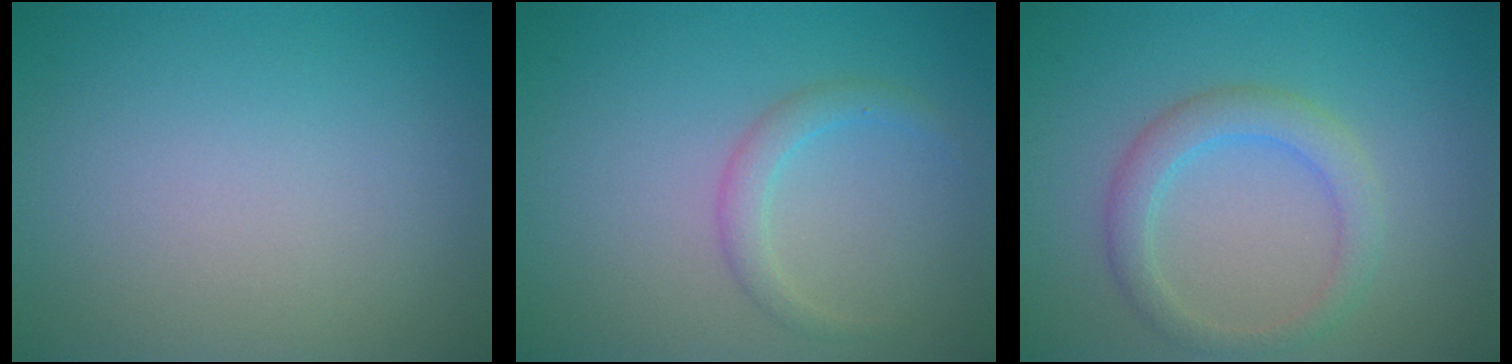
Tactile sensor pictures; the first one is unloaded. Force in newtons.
{"total": 1.7, "press": 1.7, "slide": 0.1}
{"total": 3.0, "press": 3.0, "slide": 0.0}